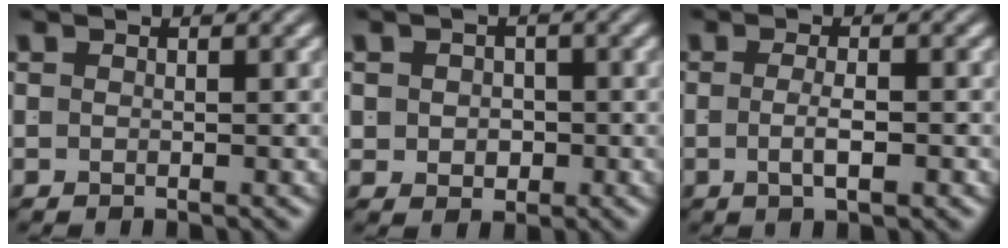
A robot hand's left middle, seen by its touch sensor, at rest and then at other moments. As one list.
[{"total": 2.4, "force": [-0.4, 2.1, 1.2], "torque": [-0.022, -0.012, 0.001]}, {"total": 2.2, "force": [-1.2, -0.2, 1.9], "torque": [-0.032, -0.009, -0.014]}]